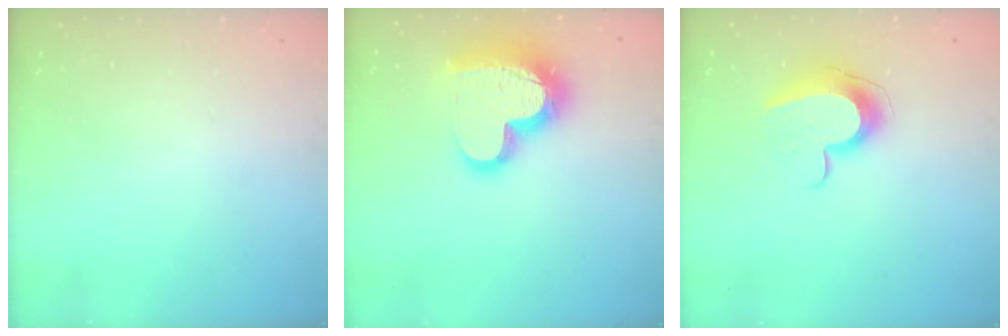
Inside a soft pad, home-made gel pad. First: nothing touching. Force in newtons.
{"total": 18.2, "press": 18.2, "slide": 1.7}
{"total": 10.0, "press": 9.9, "slide": 0.7}